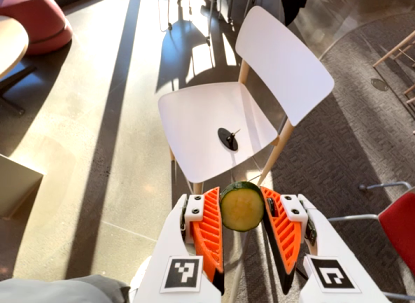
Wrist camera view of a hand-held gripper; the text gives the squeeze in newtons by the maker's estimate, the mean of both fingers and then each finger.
{"total": 9.4, "left": 9.7, "right": 9.1}